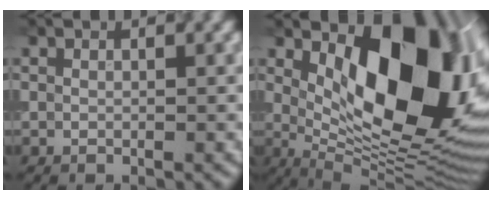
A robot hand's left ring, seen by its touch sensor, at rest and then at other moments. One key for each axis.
{"total": 14.8, "fx": 3.4, "fy": 6.7, "fz": 12.8, "tx": -0.164, "ty": -0.003, "tz": 0.052}